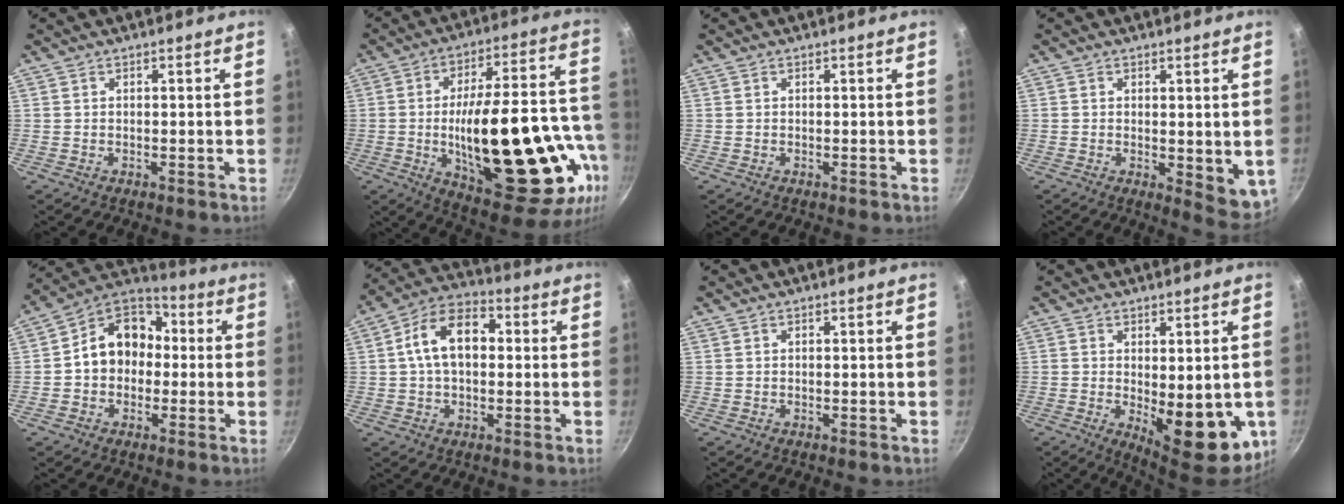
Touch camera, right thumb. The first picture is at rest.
{"total": 32.8, "force": [-7.2, 13.0, 29.2], "torque": [-0.403, 0.019, -0.082]}
{"total": 0.0}
{"total": 6.7, "force": [0.0, 3.1, 5.9], "torque": [-0.068, -0.014, 0.006]}
{"total": 13.4, "force": [-0.3, 10.8, 7.9], "torque": [-0.080, 0.045, -0.026]}
{"total": 12.3, "force": [1.4, 7.8, 9.4], "torque": [-0.134, 0.033, 0.007]}
{"total": 0.0}
{"total": 14.1, "force": [-2.2, 6.3, 12.5], "torque": [-0.134, -0.017, -0.012]}